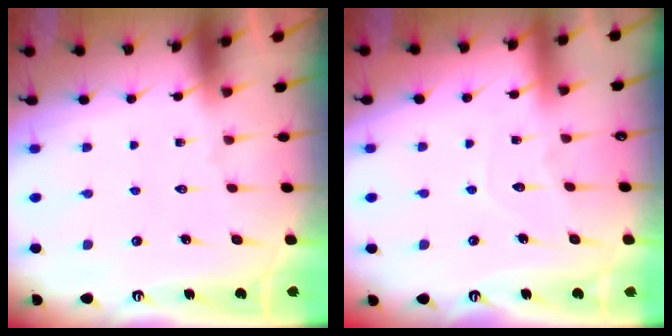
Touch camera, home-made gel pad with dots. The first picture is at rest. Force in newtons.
{"total": 4.2, "press": 4.2, "slide": 0.5}